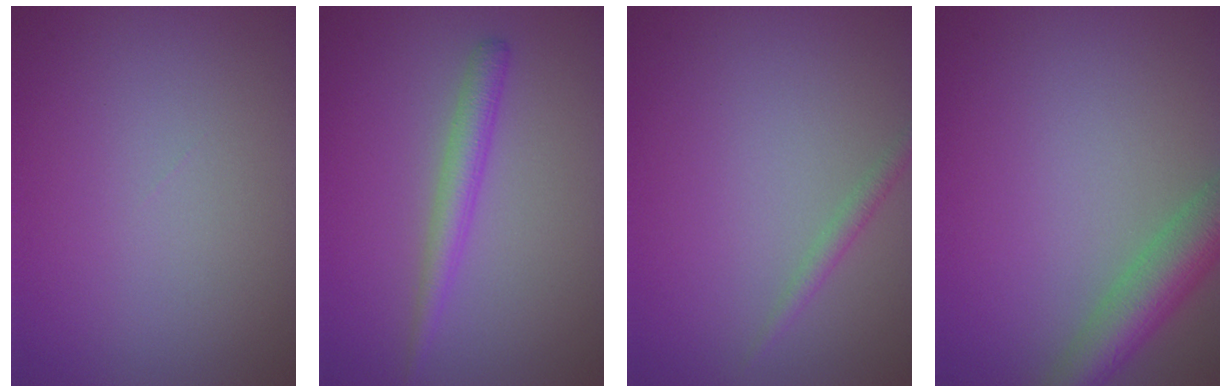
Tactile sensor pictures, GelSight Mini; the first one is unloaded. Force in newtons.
{"total": 2.2, "press": 2.2, "slide": 0.2}
{"total": 1.2, "press": 1.2, "slide": 0.1}
{"total": 5.3, "press": 5.3, "slide": 0.3}